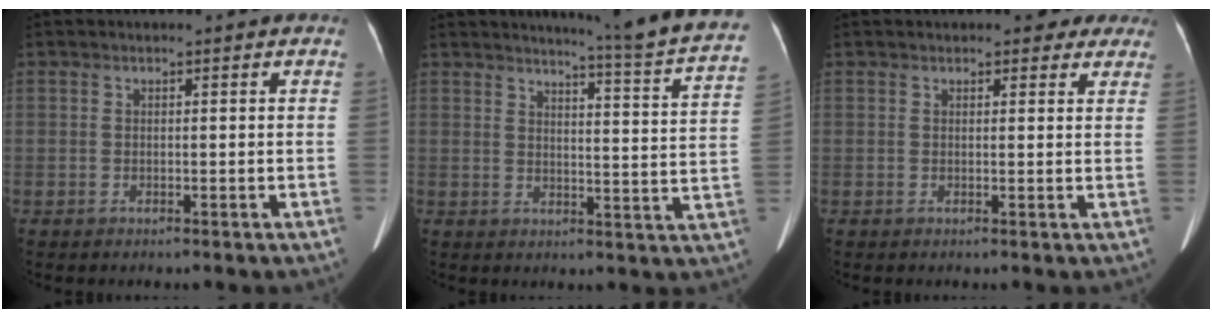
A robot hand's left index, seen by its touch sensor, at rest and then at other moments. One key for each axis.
{"total": 16.5, "fx": 15.0, "fy": -1.8, "fz": 6.5, "tx": -0.091, "ty": -0.090, "tz": 0.162}
{"total": 3.9, "fx": 3.2, "fy": 1.7, "fz": 1.4, "tx": -0.002, "ty": 0.008, "tz": 0.031}